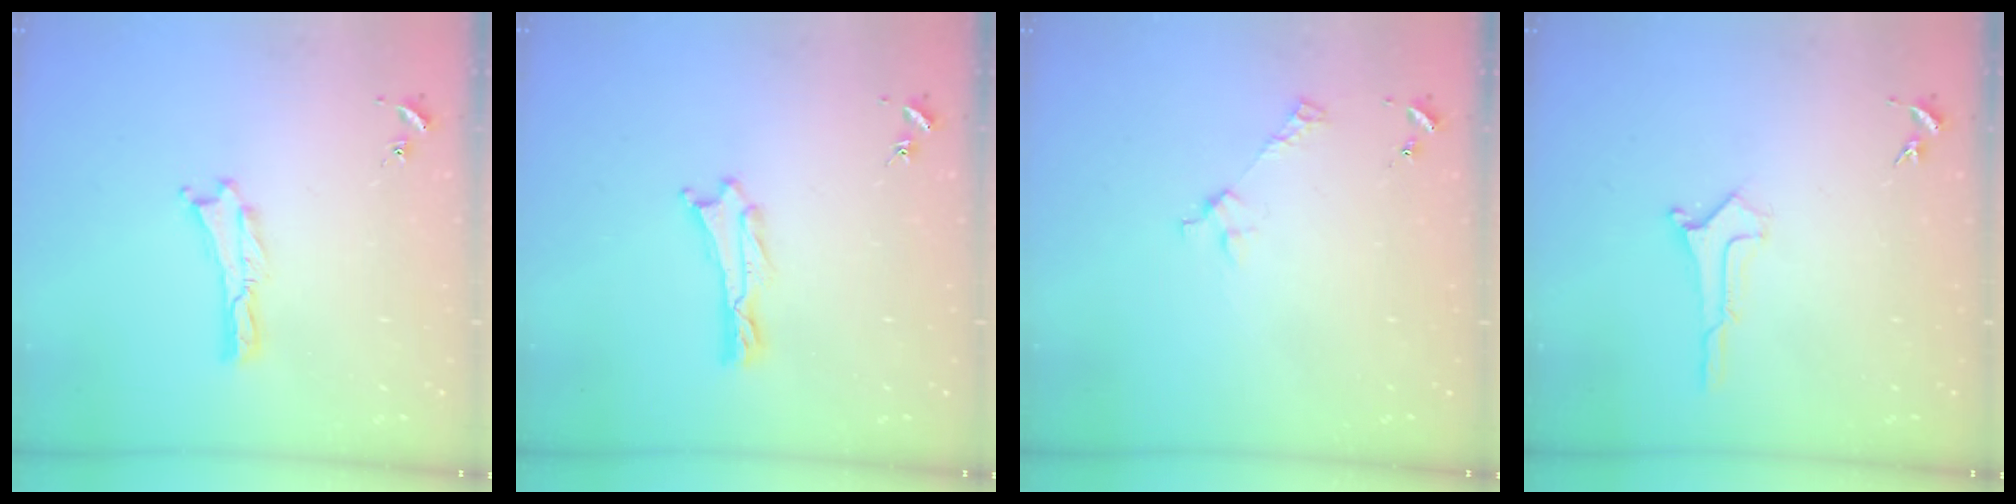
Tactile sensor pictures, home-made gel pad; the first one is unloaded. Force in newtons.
{"total": 0.6, "press": 0.6, "slide": 0.1}
{"total": 2.9, "press": 2.9, "slide": 0.2}
{"total": 0.6, "press": 0.6, "slide": 0.1}